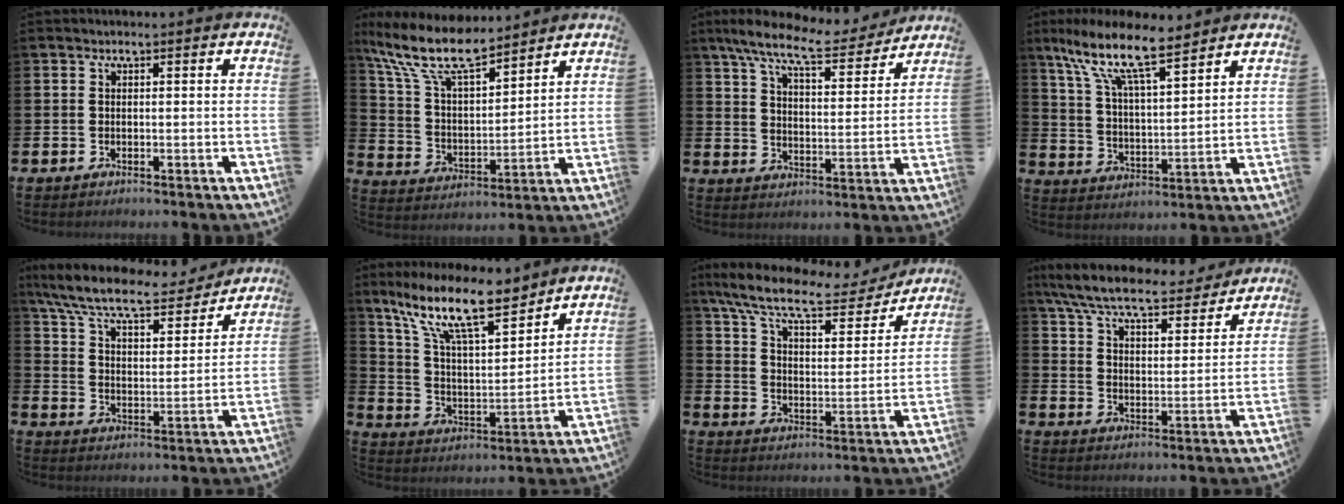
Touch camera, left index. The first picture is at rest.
{"total": 11.5, "force": [9.7, 2.8, 5.5], "torque": [-0.144, -0.048, 0.172]}
{"total": 9.7, "force": [8.7, 1.6, 4.0], "torque": [-0.097, -0.050, 0.150]}
{"total": 11.1, "force": [8.9, 2.6, 6.2], "torque": [-0.146, -0.040, 0.152]}
{"total": 9.3, "force": [8.5, 1.6, 3.5], "torque": [-0.109, -0.054, 0.144]}
{"total": 13.4, "force": [10.1, 3.6, 8.0], "torque": [-0.174, -0.046, 0.176]}
{"total": 10.4, "force": [9.1, 2.2, 4.6], "torque": [-0.122, -0.054, 0.152]}
{"total": 8.3, "force": [7.5, 1.2, 3.4], "torque": [-0.099, -0.047, 0.129]}